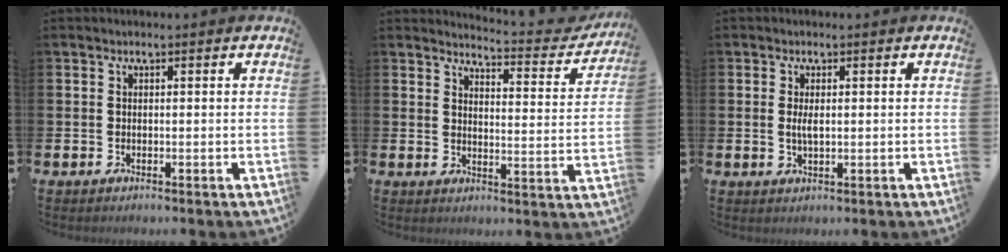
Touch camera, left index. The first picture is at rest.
{"total": 3.9, "force": [3.9, 0.3, 0.6], "torque": [-0.015, -0.039, 0.059]}
{"total": 2.0, "force": [0.2, 0.7, 1.8], "torque": [-0.033, 0.000, 0.002]}